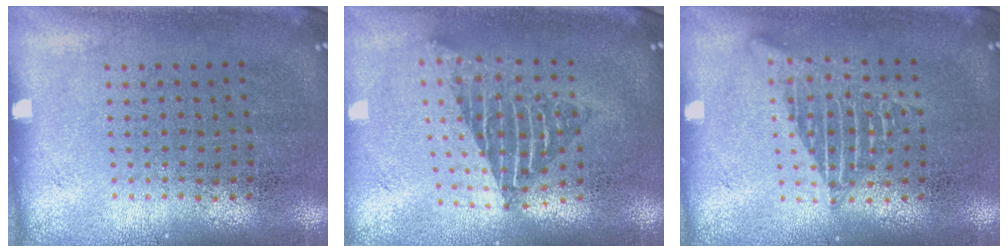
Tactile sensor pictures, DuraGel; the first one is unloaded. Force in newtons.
{"total": 1.8, "press": 1.4, "slide": 1.1}
{"total": 2.6, "press": 2.5, "slide": 0.3}